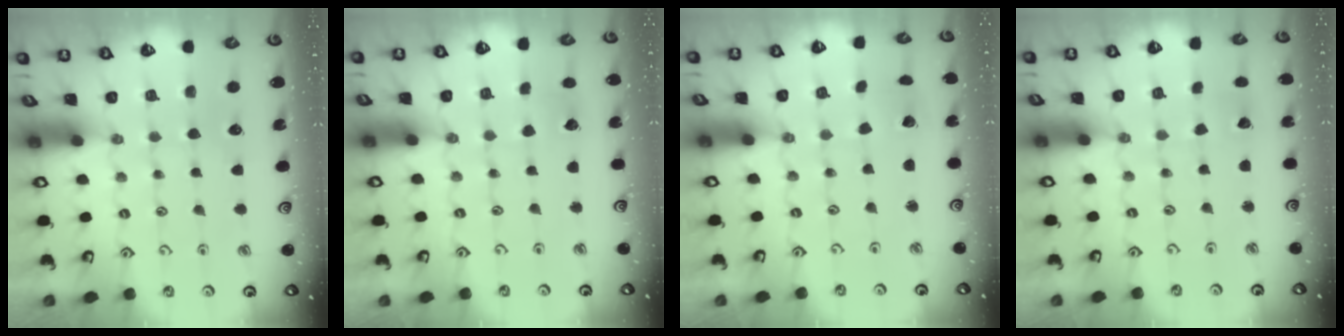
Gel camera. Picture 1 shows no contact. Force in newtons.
{"total": 2.8, "press": 2.7, "slide": 0.3}
{"total": 1.9, "press": 1.9, "slide": 0.1}
{"total": 2.0, "press": 2.0, "slide": 0.2}